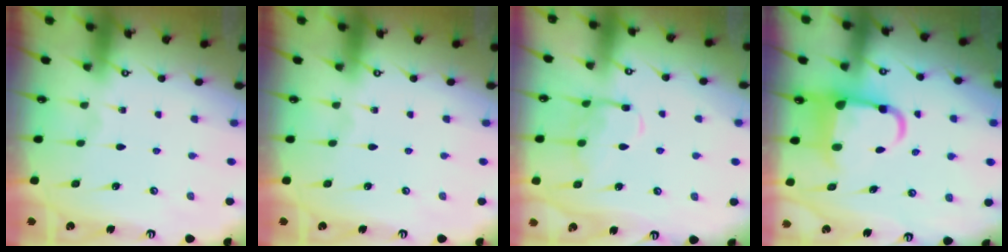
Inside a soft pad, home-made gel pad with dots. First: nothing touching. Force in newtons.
{"total": 0.0}
{"total": 13.1, "press": 13.1, "slide": 1.0}
{"total": 7.0, "press": 6.7, "slide": 1.9}